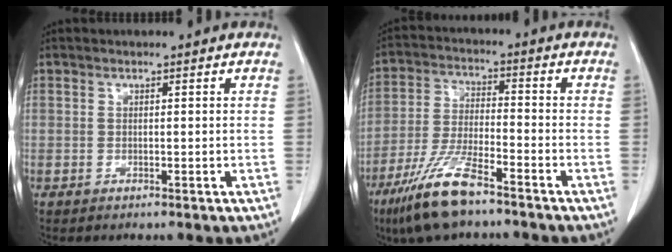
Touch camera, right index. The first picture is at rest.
{"total": 10.8, "force": [-7.6, 1.6, 7.6], "torque": [-0.163, -0.026, -0.145]}